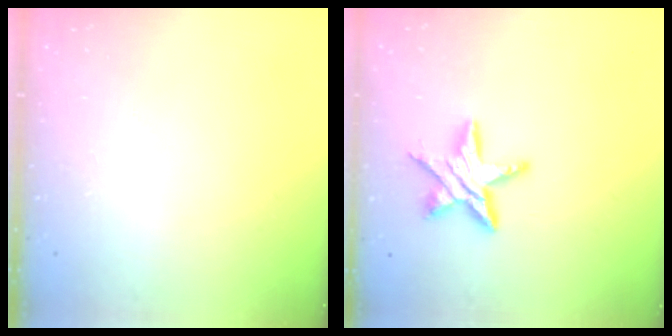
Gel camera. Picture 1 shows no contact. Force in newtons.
{"total": 12.9, "press": 12.9, "slide": 0.7}